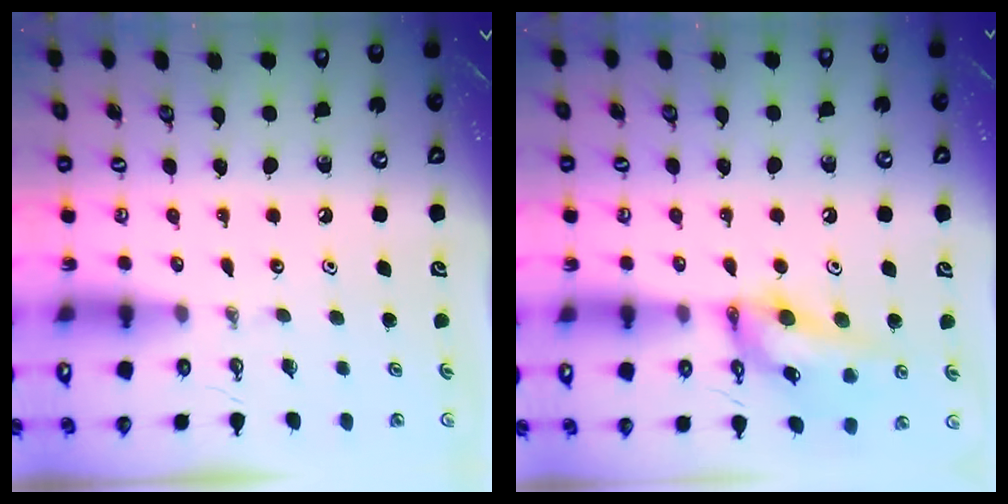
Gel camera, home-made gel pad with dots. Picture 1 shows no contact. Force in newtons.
{"total": 14.1, "press": 14.0, "slide": 1.3}